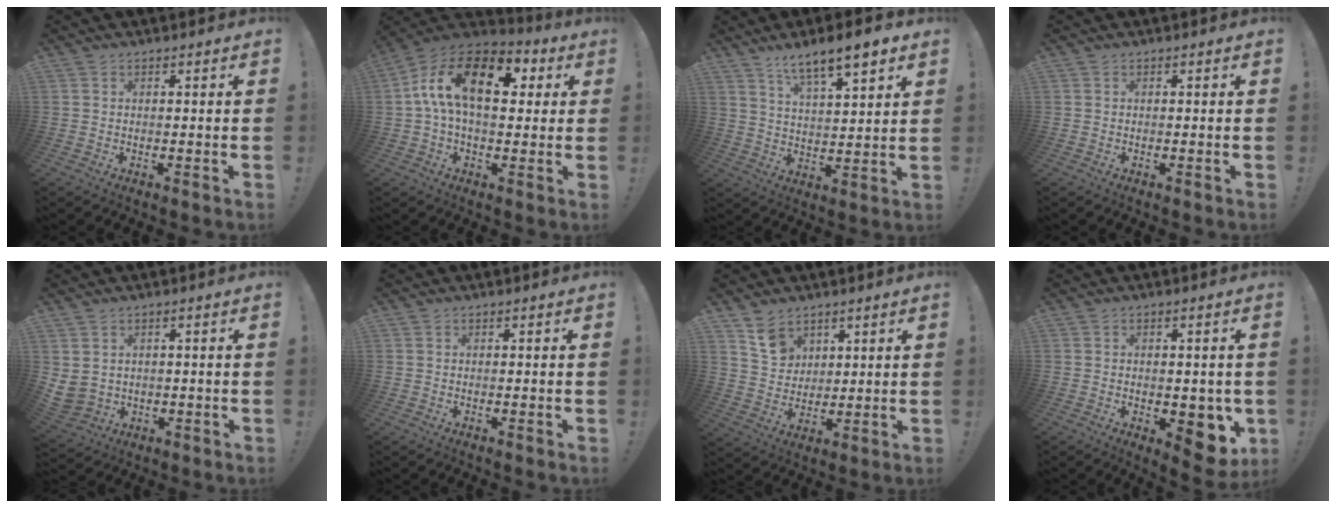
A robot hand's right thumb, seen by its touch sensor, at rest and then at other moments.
{"total": 18.1, "force": [4.1, 9.7, 14.7], "torque": [-0.256, 0.008, 0.064]}
{"total": 10.4, "force": [7.8, 2.3, 6.6], "torque": [-0.114, -0.041, 0.133]}
{"total": 0.0}
{"total": 4.6, "force": [2.4, 3.6, 1.5], "torque": [-0.028, -0.012, 0.048]}
{"total": 0.0}
{"total": 8.8, "force": [5.7, 6.2, 2.4], "torque": [-0.032, -0.037, 0.113]}
{"total": 8.1, "force": [-2.2, 5.0, 5.9], "torque": [-0.043, 0.007, -0.027]}